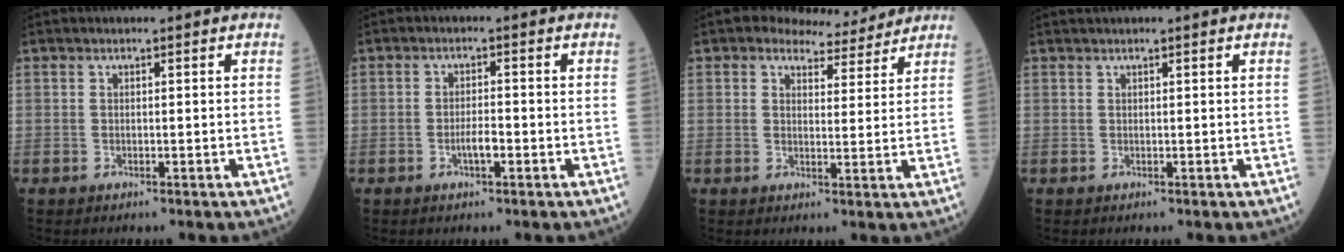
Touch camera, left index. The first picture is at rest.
{"total": 2.3, "force": [-1.1, 0.6, 2.0], "torque": [-0.035, 0.002, -0.019]}
{"total": 5.7, "force": [5.1, 2.4, 0.9], "torque": [-0.015, 0.007, 0.067]}
{"total": 1.1, "force": [1.0, -0.2, 0.6], "torque": [-0.011, 0.015, 0.022]}